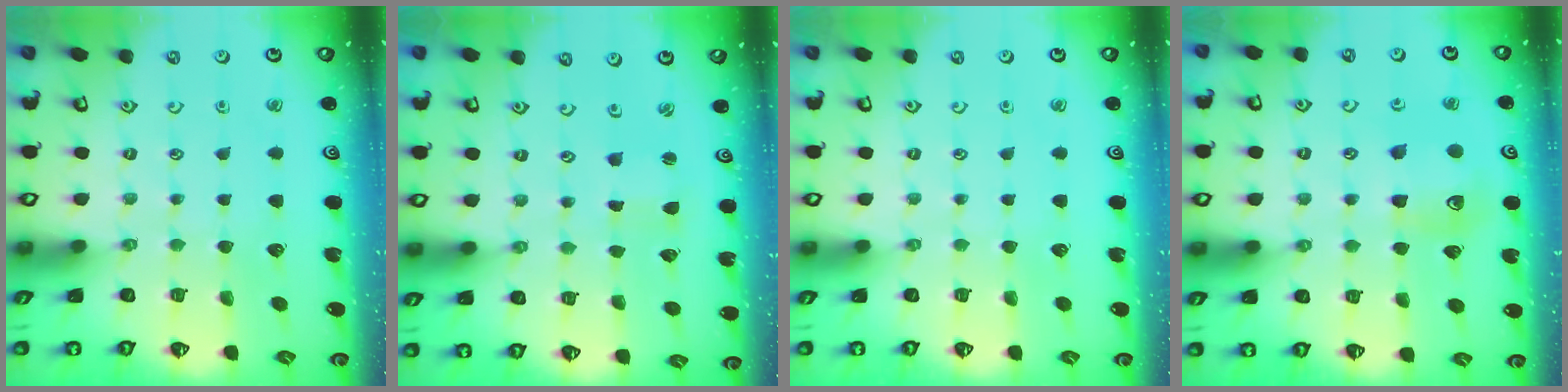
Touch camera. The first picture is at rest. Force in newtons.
{"total": 1.3, "press": 1.3, "slide": 0.1}
{"total": 0.0}
{"total": 10.2, "press": 10.1, "slide": 1.0}